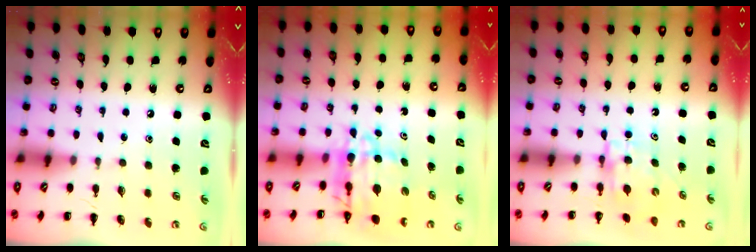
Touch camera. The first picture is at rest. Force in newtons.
{"total": 8.6, "press": 7.7, "slide": 3.6}
{"total": 5.2, "press": 5.2, "slide": 0.4}